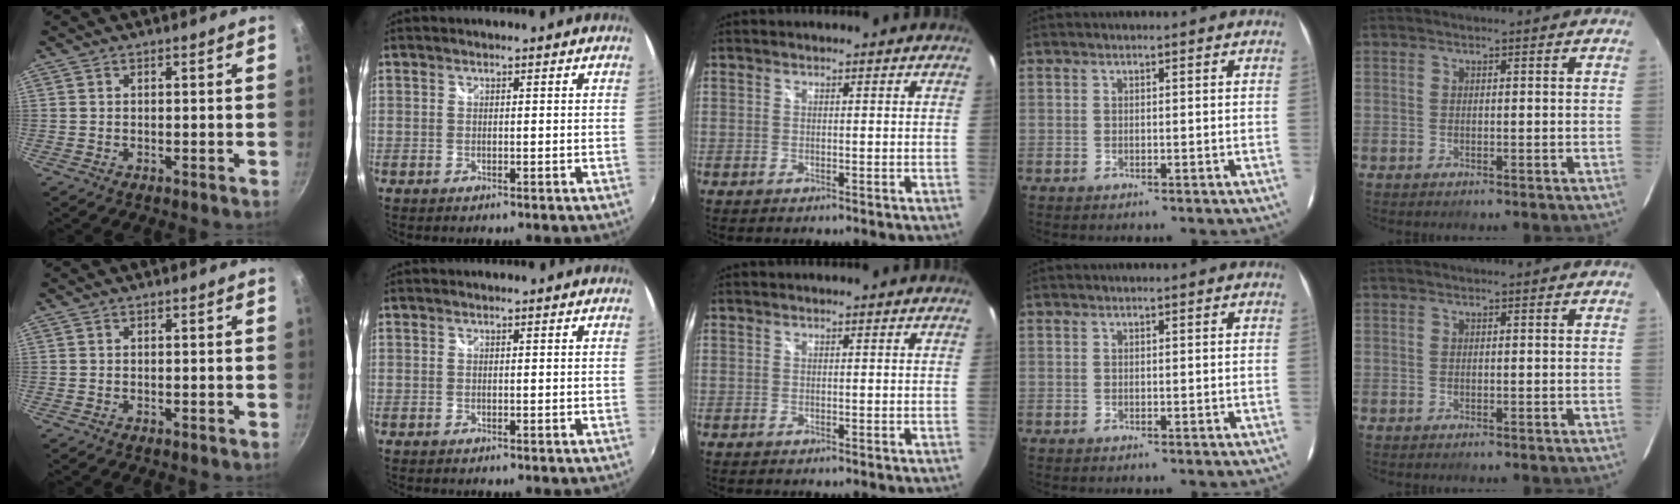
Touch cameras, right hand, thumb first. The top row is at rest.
{}